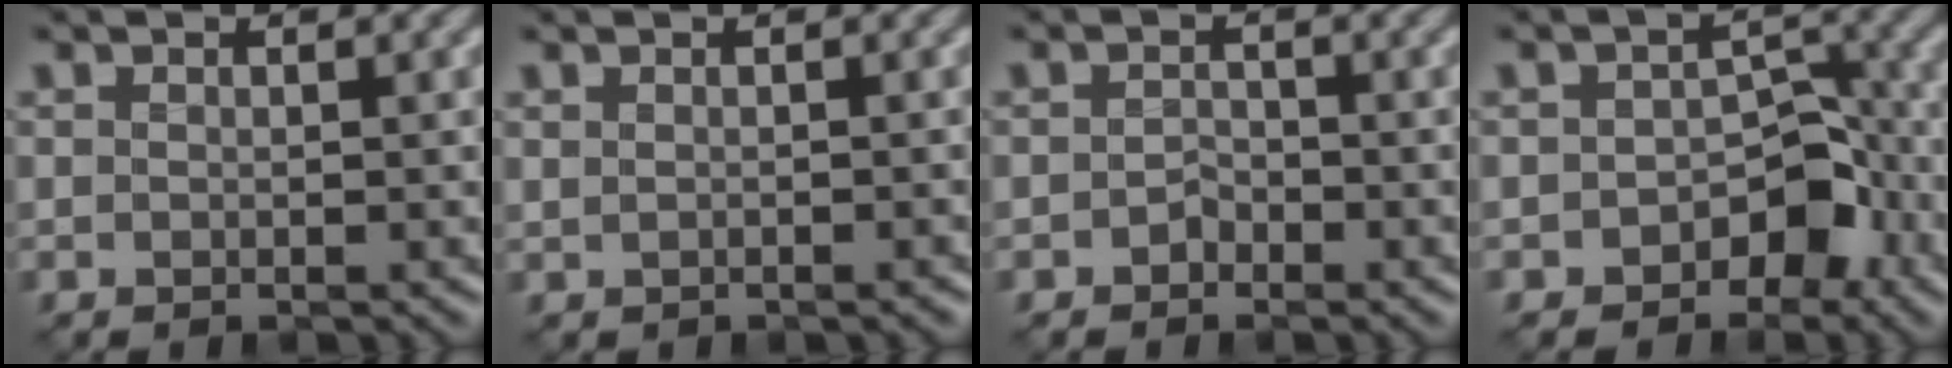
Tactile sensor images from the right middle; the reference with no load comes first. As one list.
[{"total": 0.5, "force": [0.1, 0.3, 0.4], "torque": [-0.007, -0.002, 0.006]}, {"total": 1.4, "force": [-1.0, 0.8, 0.4], "torque": [-0.003, 0.000, -0.026]}, {"total": 5.7, "force": [-3.0, 3.4, 3.5], "torque": [-0.041, -0.005, -0.049]}]